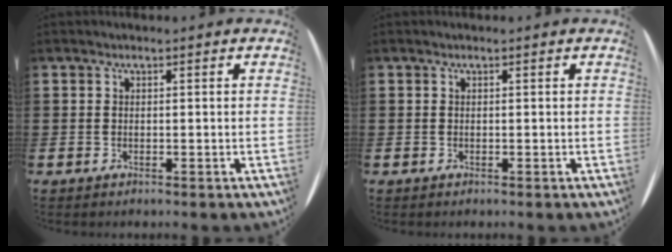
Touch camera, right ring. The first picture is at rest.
{"total": 0.0}